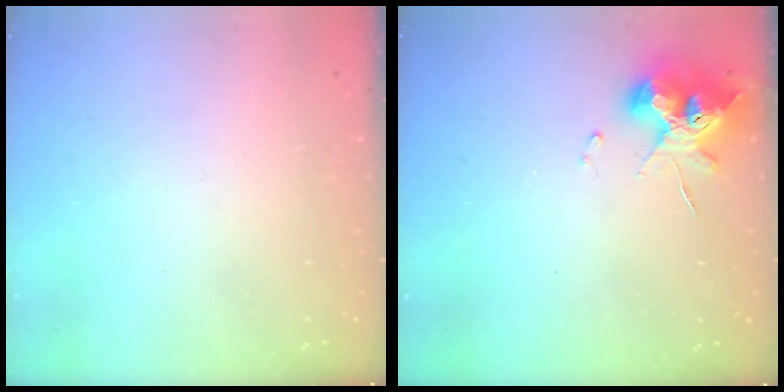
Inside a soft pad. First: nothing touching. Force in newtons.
{"total": 10.8, "press": 10.8, "slide": 1.4}